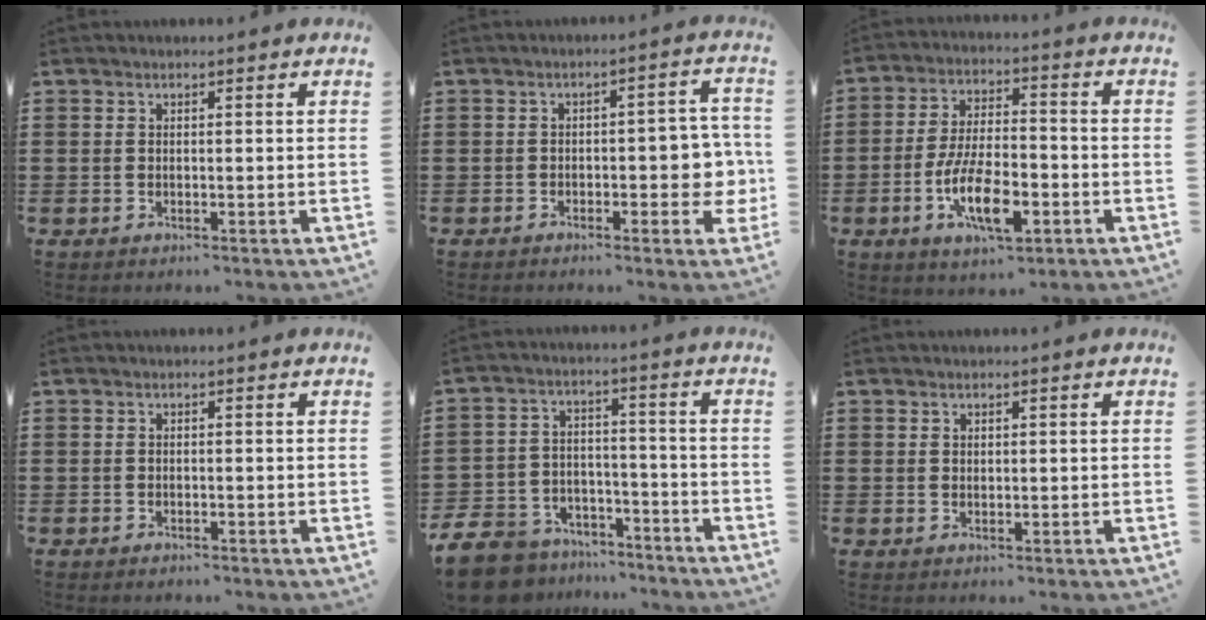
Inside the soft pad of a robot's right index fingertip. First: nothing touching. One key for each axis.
{"total": 5.2, "fx": -1.7, "fy": 2.4, "fz": 4.2, "tx": -0.057, "ty": 0.001, "tz": -0.034}
{"total": 10.5, "fx": -4.0, "fy": 4.2, "fz": 8.7, "tx": -0.185, "ty": -0.006, "tz": -0.072}
{"total": 0.6, "fx": -0.6, "fy": 0.2, "fz": 0.1, "tx": -0.004, "ty": -0.001, "tz": -0.012}
{"total": 9.9, "fx": -8.9, "fy": 3.6, "fz": 2.2, "tx": -0.069, "ty": 0.028, "tz": -0.178}
{"total": 0.7, "fx": 0.4, "fy": 0.5, "fz": 0.2, "tx": -0.004, "ty": 0.001, "tz": 0.009}